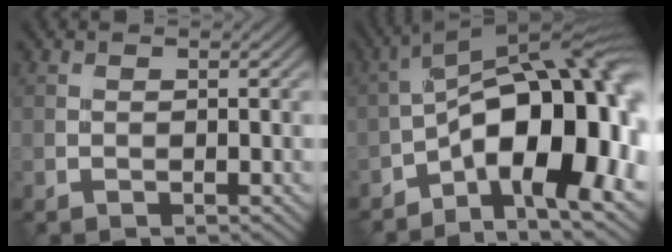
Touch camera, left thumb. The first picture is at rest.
{"total": 17.4, "force": [-5.2, 7.4, 14.9], "torque": [-0.218, 0.006, -0.091]}